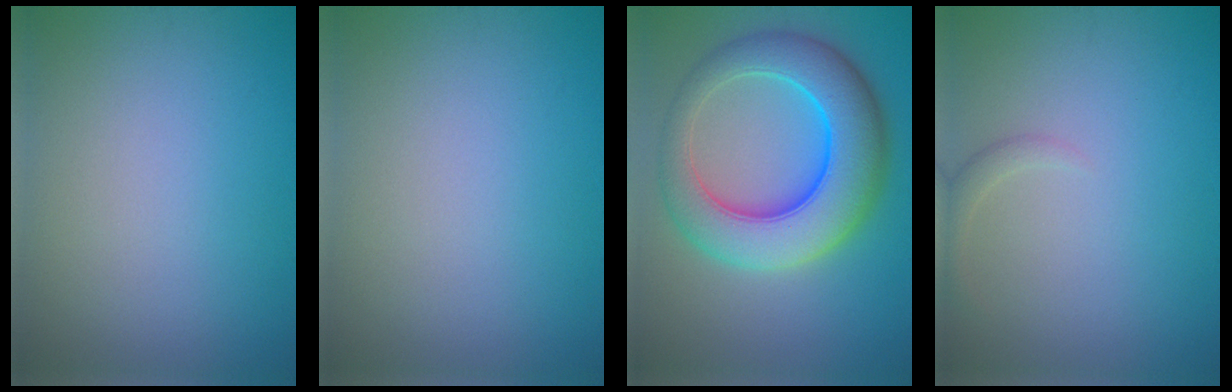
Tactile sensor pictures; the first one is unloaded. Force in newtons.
{"total": 0.0}
{"total": 10.0, "press": 10.0, "slide": 0.2}
{"total": 1.2, "press": 1.2, "slide": 0.1}